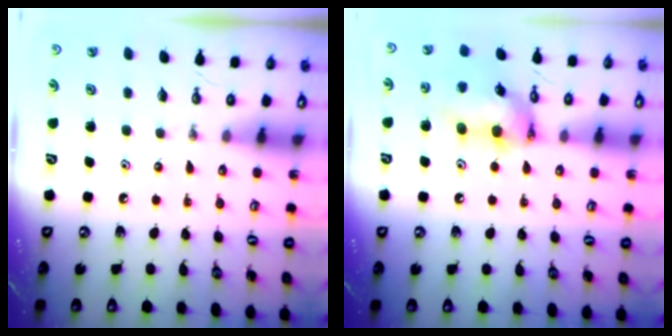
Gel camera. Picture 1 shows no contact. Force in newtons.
{"total": 14.2, "press": 14.1, "slide": 1.7}